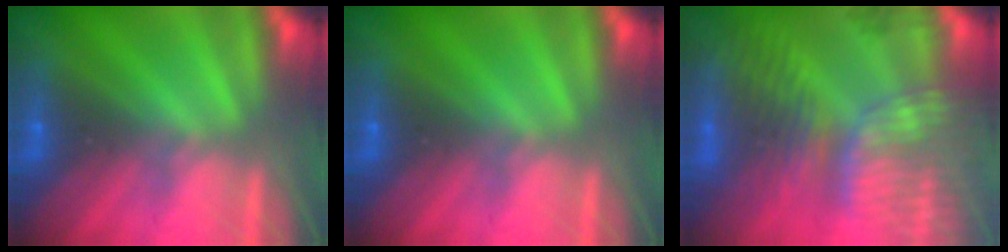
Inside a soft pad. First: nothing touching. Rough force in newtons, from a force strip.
{"total": 0.0}
{"total": 9.5}